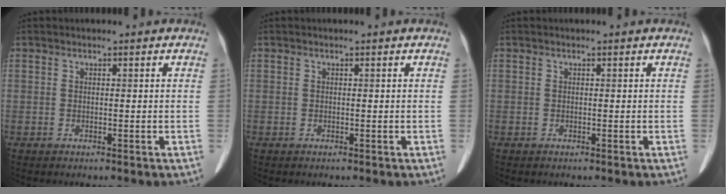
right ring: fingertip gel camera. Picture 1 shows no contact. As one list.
[{"total": 0.0}, {"total": 0.0}]